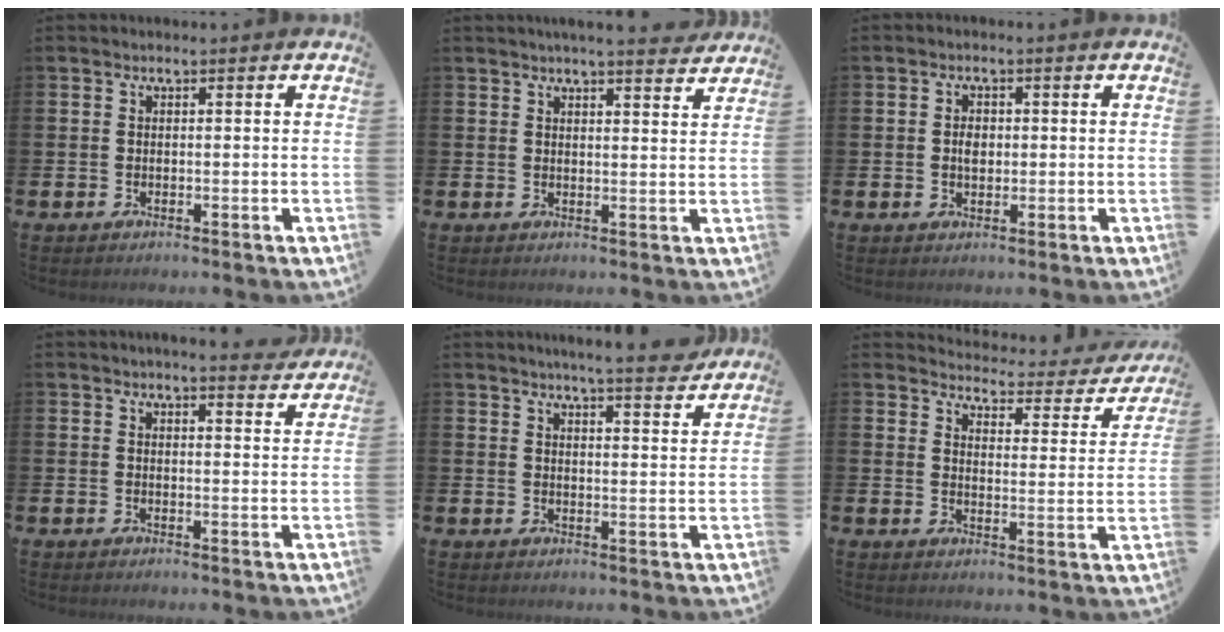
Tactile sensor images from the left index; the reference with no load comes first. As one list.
[{"total": 4.5, "force": [4.3, -0.1, 1.1], "torque": [-0.021, -0.021, 0.076]}, {"total": 2.3, "force": [0.0, 1.7, 1.6], "torque": [-0.014, 0.002, -0.005]}, {"total": 3.5, "force": [3.4, 0.0, 0.5], "torque": [-0.008, -0.019, 0.060]}, {"total": 5.9, "force": [5.6, -0.3, 1.8], "torque": [-0.031, -0.033, 0.097]}, {"total": 3.5, "force": [3.4, 0.9, 0.6], "torque": [-0.030, -0.034, 0.049]}]